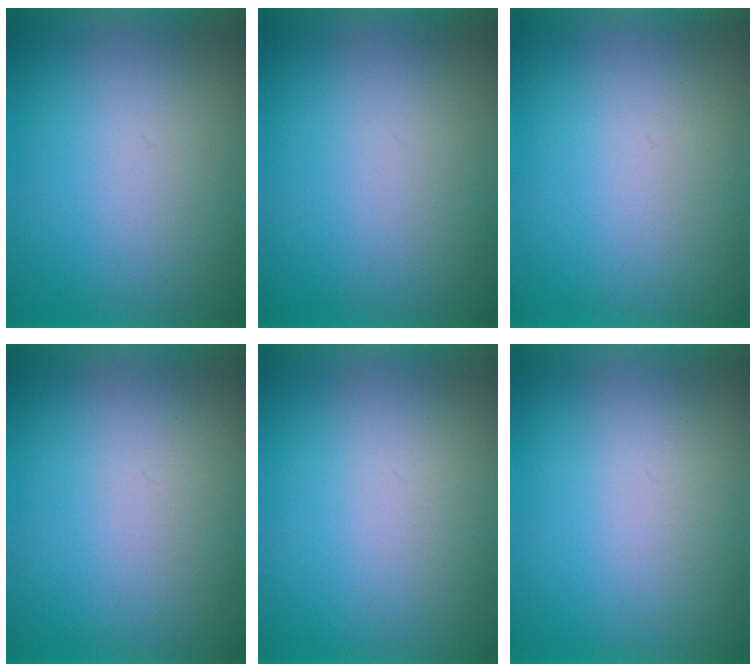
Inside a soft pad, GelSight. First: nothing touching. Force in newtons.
{"total": 0.0}
{"total": 1.2}
{"total": 1.2}
{"total": 1.0}
{"total": 1.0}